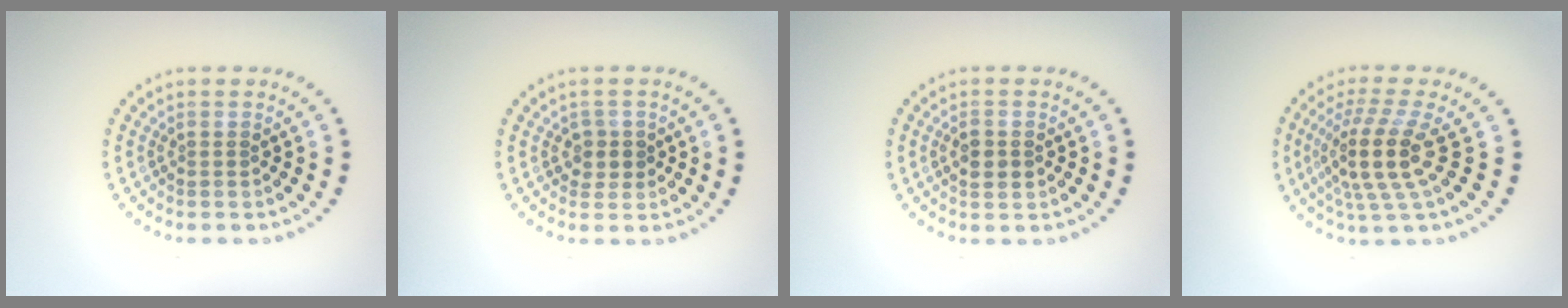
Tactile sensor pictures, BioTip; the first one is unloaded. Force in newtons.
{"total": 1.7, "press": 1.4, "slide": 1.0}
{"total": 1.6, "press": 1.6, "slide": 0.1}
{"total": 4.9, "press": 3.6, "slide": 3.3}